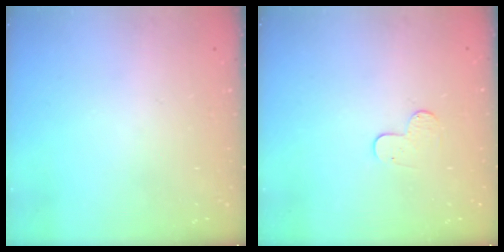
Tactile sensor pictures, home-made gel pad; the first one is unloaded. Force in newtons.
{"total": 4.9, "press": 4.9, "slide": 0.4}